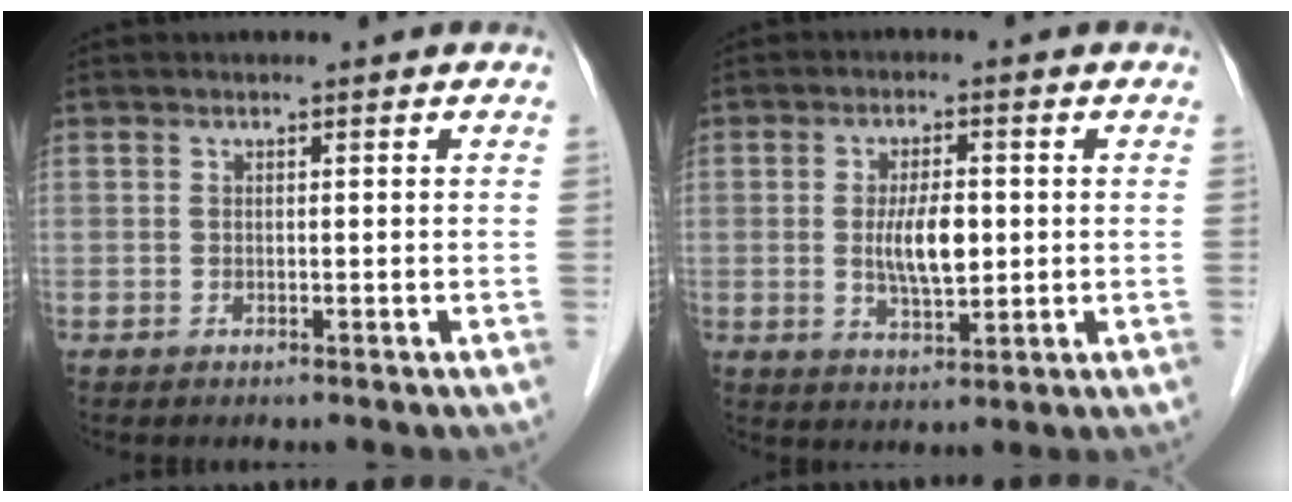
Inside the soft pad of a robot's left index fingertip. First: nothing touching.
{"total": 6.1, "force": [-0.1, 2.1, 5.8], "torque": [-0.110, -0.006, 0.001]}